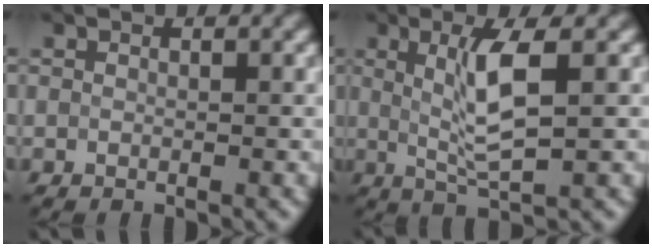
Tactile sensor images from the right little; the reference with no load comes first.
{"total": 4.6, "force": [0.9, 0.7, 4.4], "torque": [-0.090, -0.002, 0.020]}